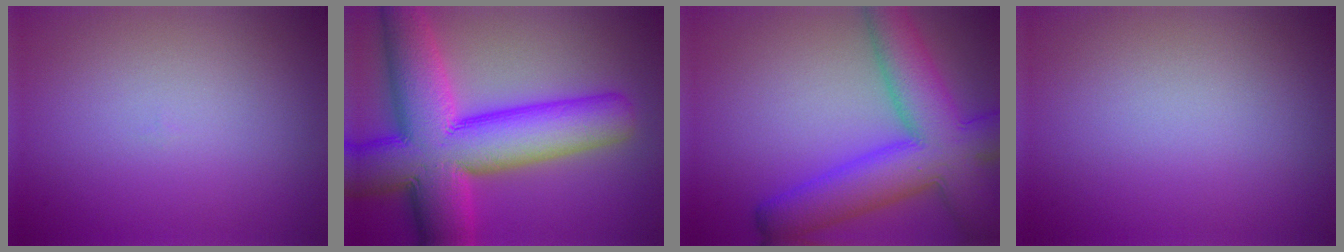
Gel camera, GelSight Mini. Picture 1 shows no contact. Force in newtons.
{"total": 14.7, "press": 14.7, "slide": 0.4}
{"total": 10.4, "press": 10.4, "slide": 0.4}
{"total": 0.0}